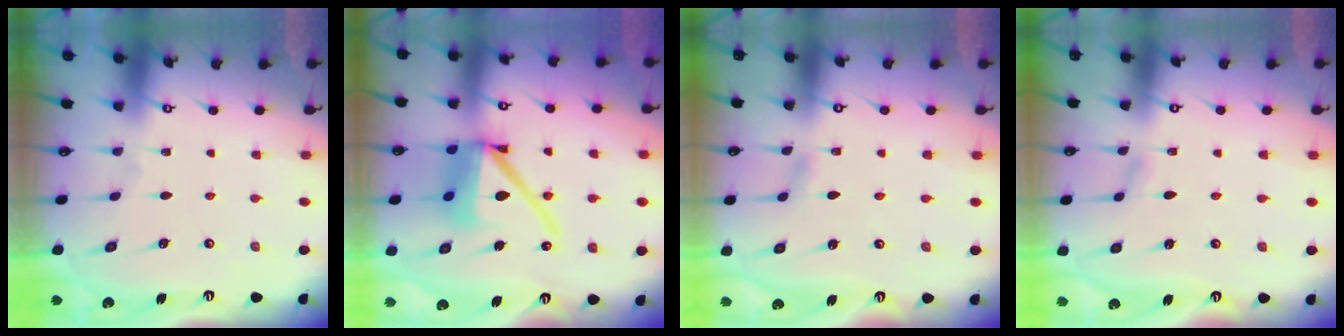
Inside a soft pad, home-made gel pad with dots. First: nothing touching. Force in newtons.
{"total": 15.5, "press": 15.4, "slide": 1.8}
{"total": 2.0, "press": 2.0, "slide": 0.2}
{"total": 2.1, "press": 2.1, "slide": 0.3}